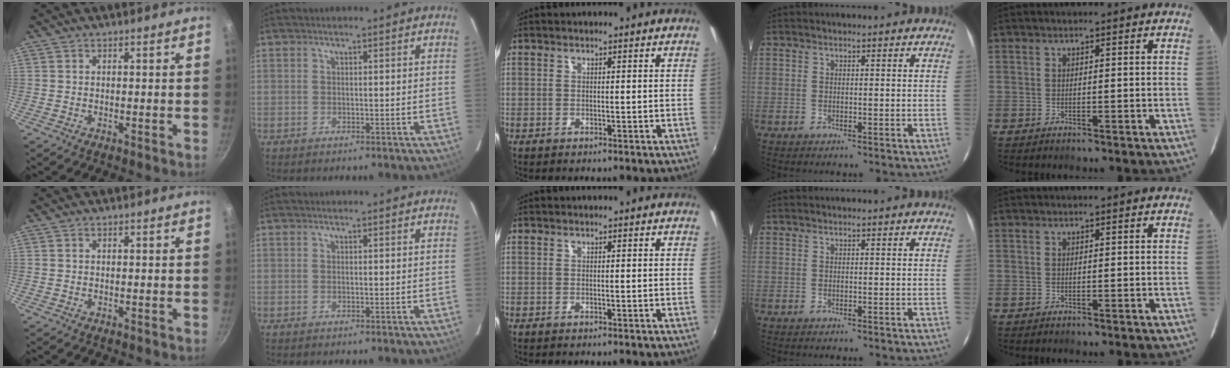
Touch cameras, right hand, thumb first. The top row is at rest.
{}